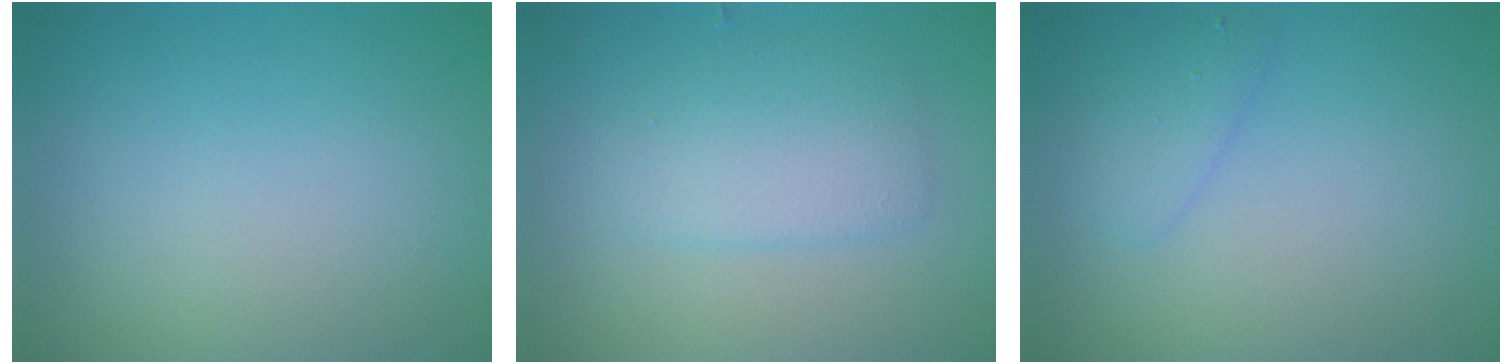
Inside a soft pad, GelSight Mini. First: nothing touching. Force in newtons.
{"total": 2.3, "press": 2.3, "slide": 0.1}
{"total": 1.7, "press": 1.7, "slide": 0.1}